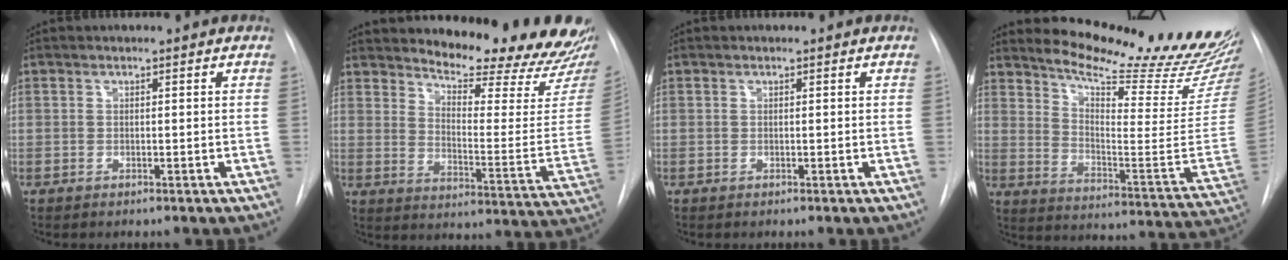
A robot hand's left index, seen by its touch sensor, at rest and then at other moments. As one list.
[{"total": 20.4, "force": [18.7, 2.6, 7.6], "torque": [-0.108, -0.102, 0.234]}, {"total": 0.0}, {"total": 24.9, "force": [22.5, 1.2, 10.7], "torque": [-0.164, -0.128, 0.294]}]